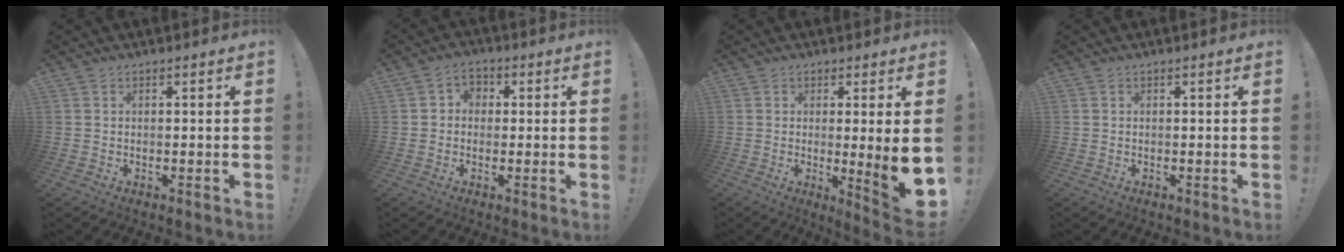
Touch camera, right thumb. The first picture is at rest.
{"total": 3.9, "force": [-0.3, 3.6, 1.7], "torque": [-0.029, 0.009, -0.004]}
{"total": 9.4, "force": [-0.3, 0.1, 9.4], "torque": [-0.125, -0.020, -0.003]}
{"total": 0.0}